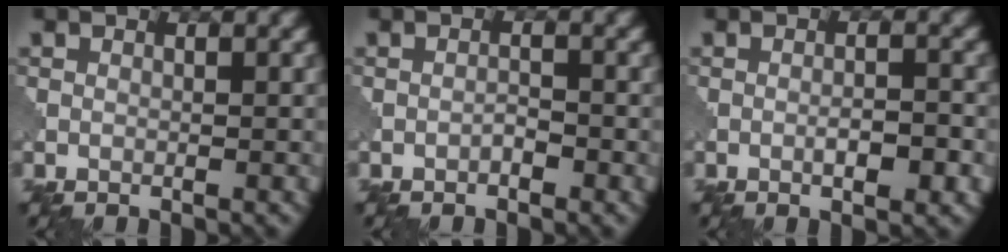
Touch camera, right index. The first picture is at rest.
{"total": 0.9, "force": [-0.5, 0.3, 0.6], "torque": [-0.011, 0.002, -0.010]}
{"total": 2.7, "force": [-0.9, 0.6, 2.5], "torque": [-0.038, 0.005, -0.015]}